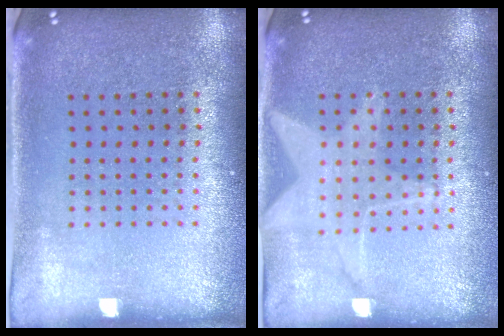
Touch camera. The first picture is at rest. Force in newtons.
{"total": 1.4, "press": 1.4, "slide": 0.2}